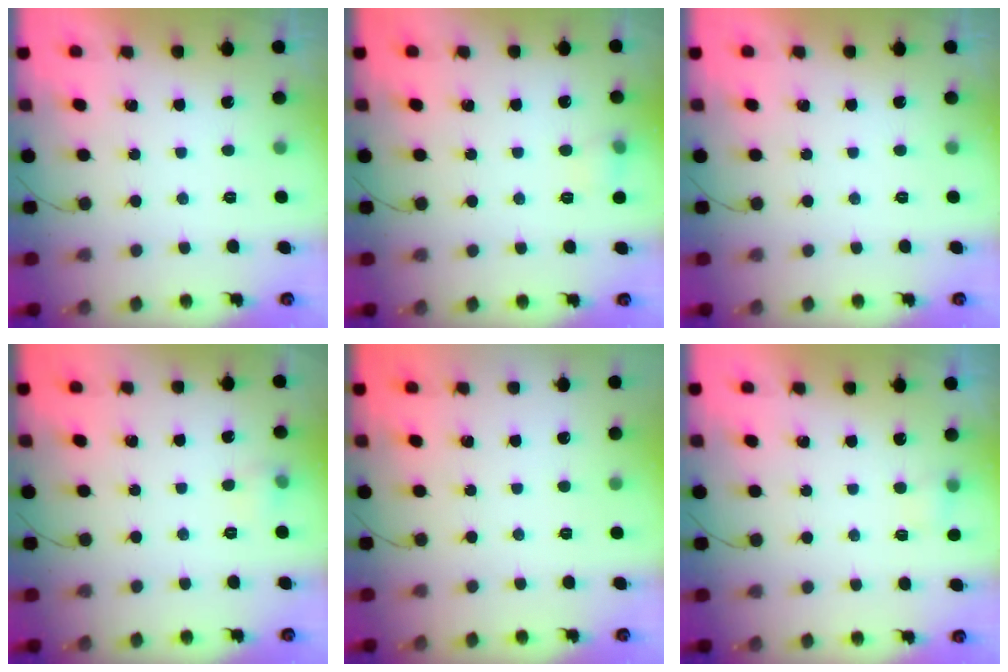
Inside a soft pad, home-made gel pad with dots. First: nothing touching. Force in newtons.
{"total": 5.5, "press": 5.3, "slide": 1.7}
{"total": 0.0}
{"total": 4.3, "press": 4.1, "slide": 1.4}
{"total": 0.0}
{"total": 2.6, "press": 2.5, "slide": 0.7}